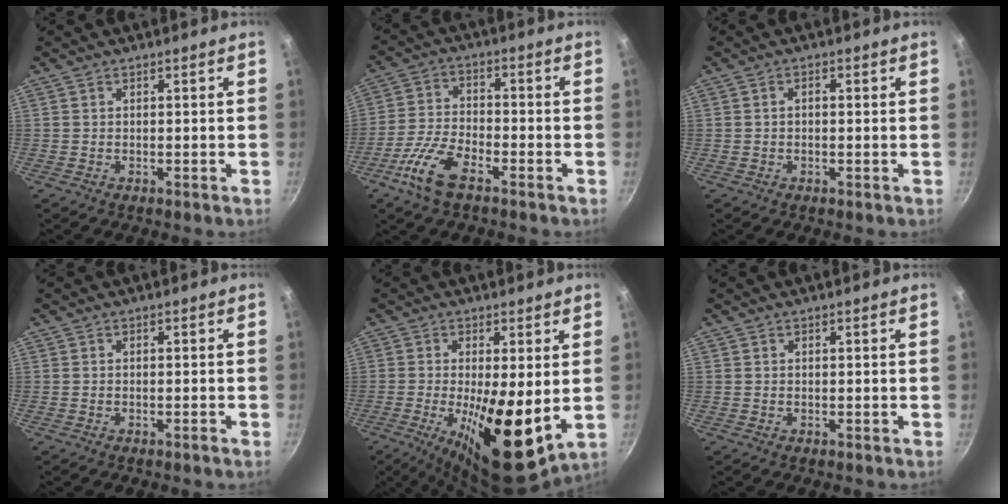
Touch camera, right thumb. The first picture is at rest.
{"total": 9.2, "force": [-5.4, 3.6, 6.6], "torque": [-0.137, 0.025, -0.112]}
{"total": 1.2, "force": [0.1, 0.6, 1.0], "torque": [-0.022, 0.006, 0.002]}
{"total": 0.7, "force": [-0.4, -0.1, 0.5], "torque": [-0.020, 0.005, -0.006]}
{"total": 16.4, "force": [-1.8, 5.4, 15.4], "torque": [-0.238, -0.029, -0.019]}
{"total": 0.0}